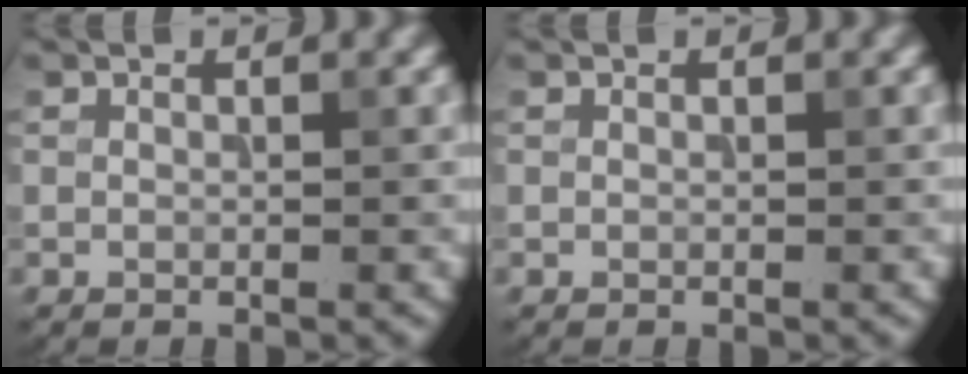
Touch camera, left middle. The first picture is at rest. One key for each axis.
{"total": 0.0}